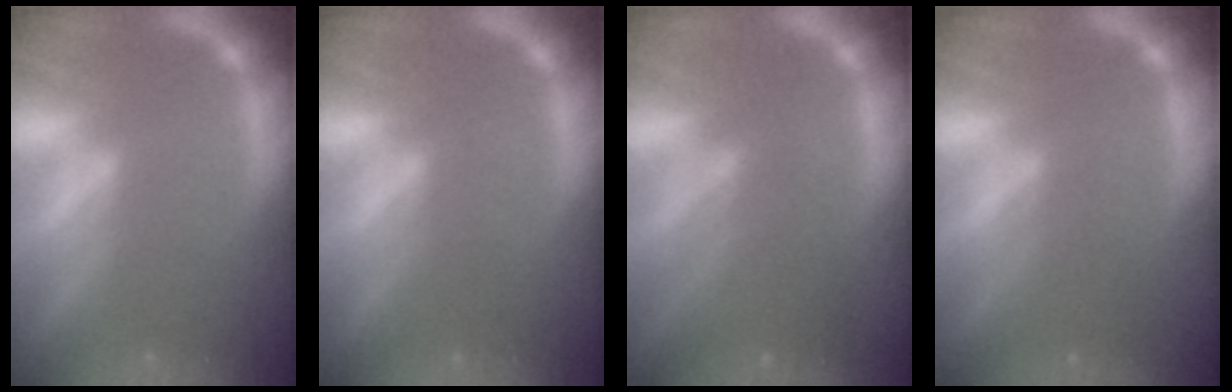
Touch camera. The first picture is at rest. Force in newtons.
{"total": 1.0}
{"total": 4.6}
{"total": 2.5}